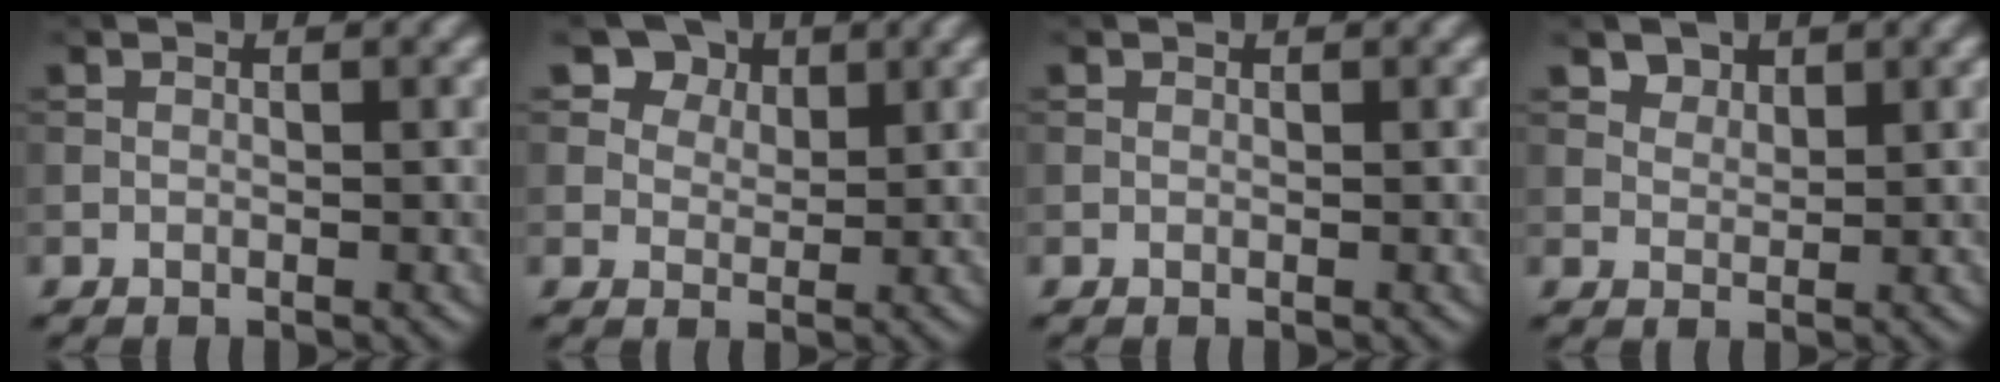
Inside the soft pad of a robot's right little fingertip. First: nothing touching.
{"total": 6.5, "force": [4.2, 4.3, 2.5], "torque": [-0.069, -0.007, 0.074]}
{"total": 0.0}
{"total": 2.2, "force": [1.6, 1.3, 0.6], "torque": [-0.019, -0.019, 0.039]}